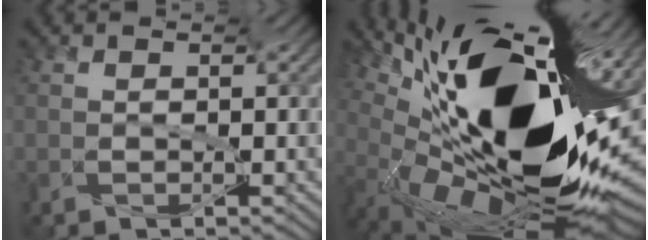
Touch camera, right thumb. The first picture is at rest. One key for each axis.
{"total": 16.3, "fx": 2.6, "fy": 6.8, "fz": 14.6, "tx": -0.237, "ty": -0.001, "tz": 0.042}